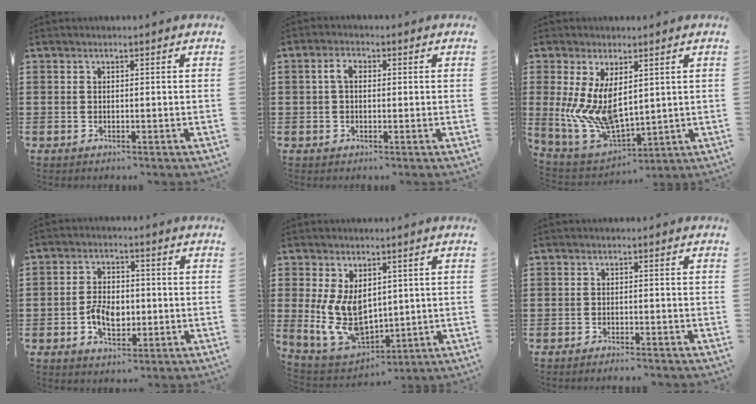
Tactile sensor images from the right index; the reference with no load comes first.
{"total": 2.7, "force": [0.3, 1.6, 2.2], "torque": [-0.053, 0.007, 0.001]}
{"total": 10.0, "force": [1.9, 5.2, 8.3], "torque": [-0.199, -0.026, 0.038]}
{"total": 5.4, "force": [-1.3, 3.3, 4.0], "torque": [-0.071, 0.004, -0.026]}
{"total": 10.4, "force": [1.4, 6.7, 7.8], "torque": [-0.165, -0.010, 0.029]}
{"total": 1.2, "force": [-1.1, -0.1, 0.2], "torque": [-0.007, 0.000, -0.022]}